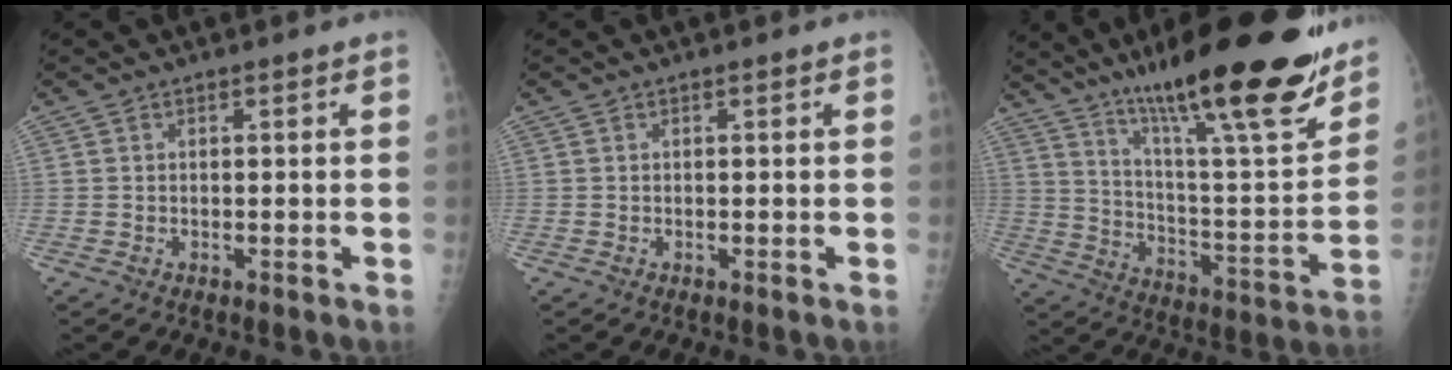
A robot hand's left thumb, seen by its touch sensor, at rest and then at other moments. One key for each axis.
{"total": 0.0}
{"total": 28.7, "fx": 19.9, "fy": 5.2, "fz": 20.1, "tx": -0.287, "ty": -0.072, "tz": 0.308}